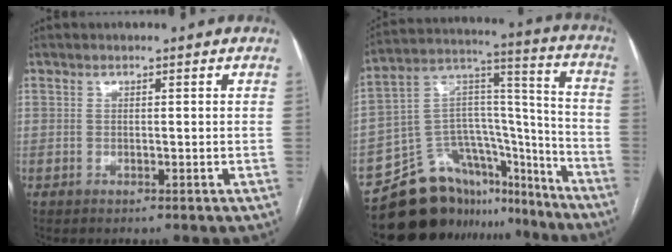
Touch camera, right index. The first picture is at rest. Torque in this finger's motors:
{"motor_torque": [-0.62, -0.57, -0.90, -0.21]}